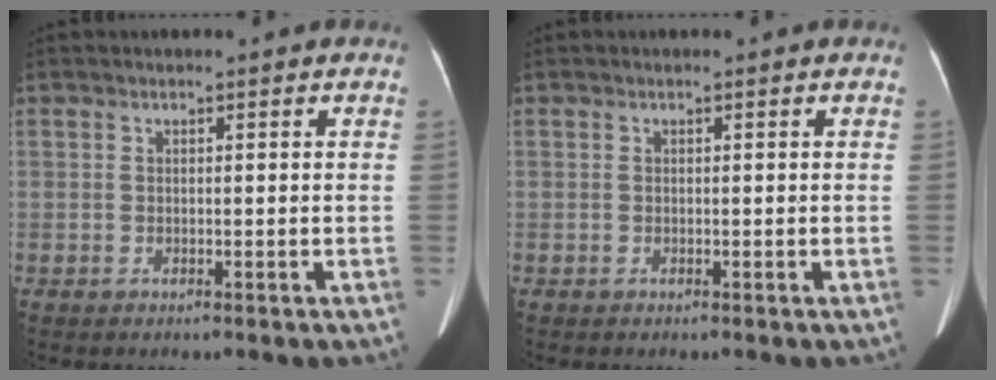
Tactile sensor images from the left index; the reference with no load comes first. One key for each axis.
{"total": 0.0}